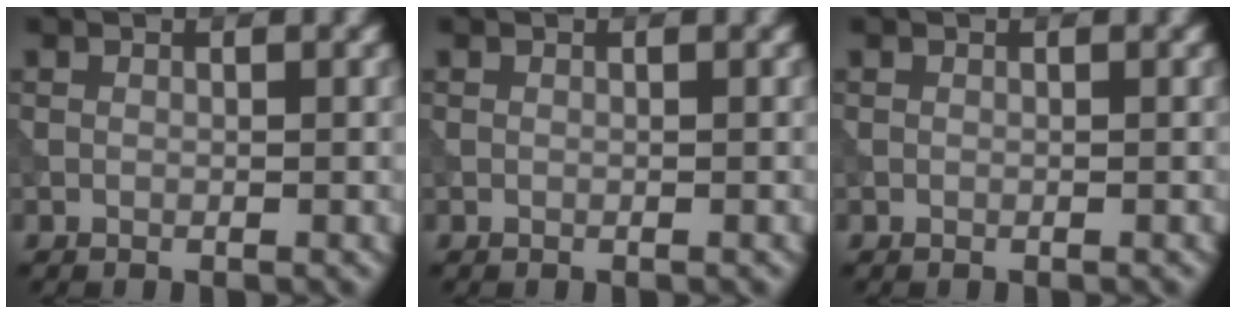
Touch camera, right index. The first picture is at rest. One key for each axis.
{"total": 0.0}
{"total": 0.0}